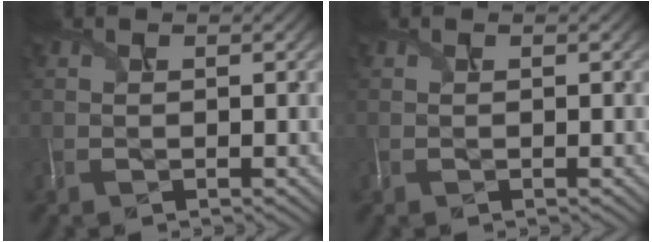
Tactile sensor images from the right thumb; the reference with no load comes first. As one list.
[{"total": 0.0}]